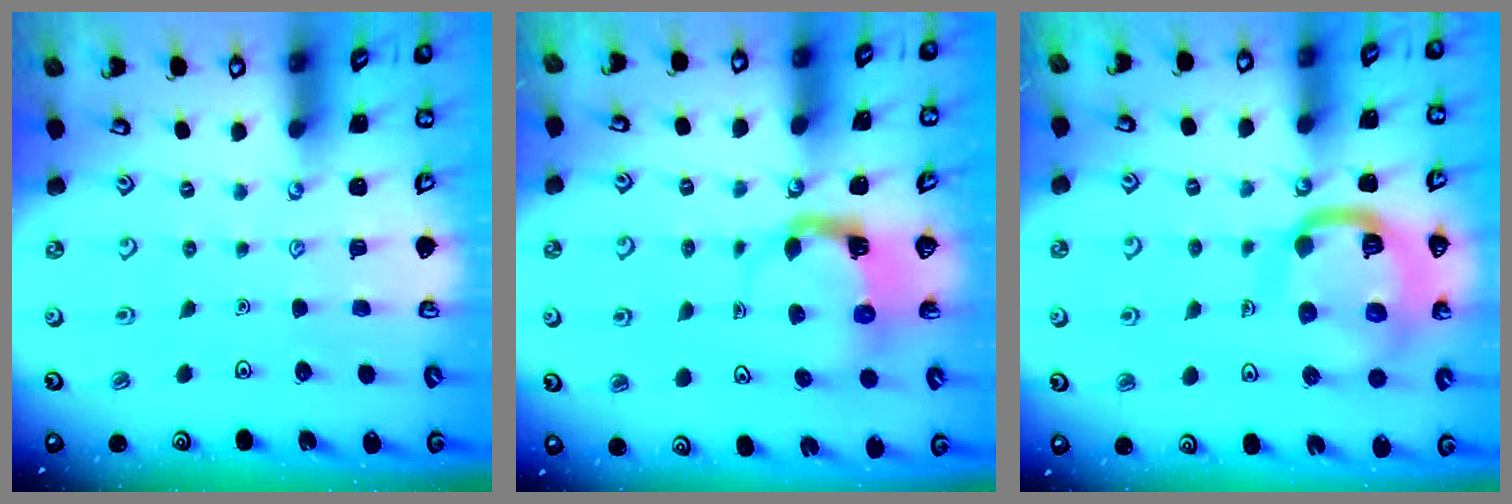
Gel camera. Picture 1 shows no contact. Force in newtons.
{"total": 4.0, "press": 3.9, "slide": 0.6}
{"total": 18.2, "press": 18.1, "slide": 2.0}